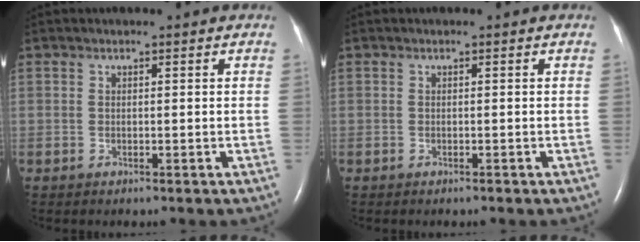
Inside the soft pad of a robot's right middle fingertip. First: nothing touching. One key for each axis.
{"total": 0.0}